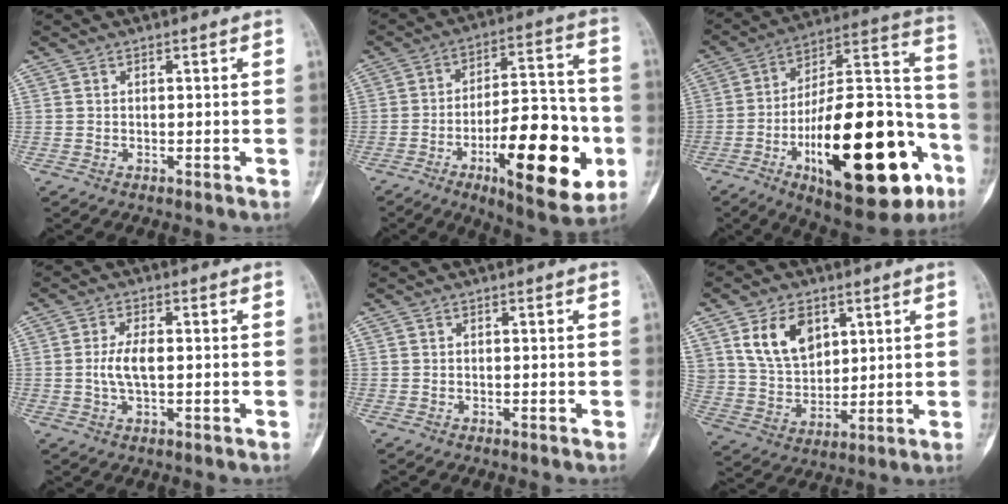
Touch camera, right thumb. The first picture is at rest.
{"total": 22.7, "force": [-7.4, 8.3, 19.8], "torque": [-0.272, 0.025, -0.102]}
{"total": 33.2, "force": [-12.5, 13.0, 27.9], "torque": [-0.396, 0.061, -0.180]}
{"total": 4.6, "force": [-0.1, 1.9, 4.2], "torque": [-0.091, 0.005, -0.004]}
{"total": 0.0}
{"total": 11.7, "force": [5.4, 7.8, 6.9], "torque": [-0.103, -0.023, 0.113]}